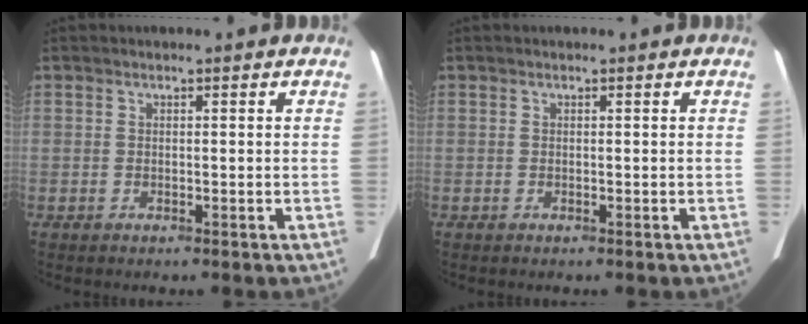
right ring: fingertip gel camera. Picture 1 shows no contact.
{"total": 0.0}